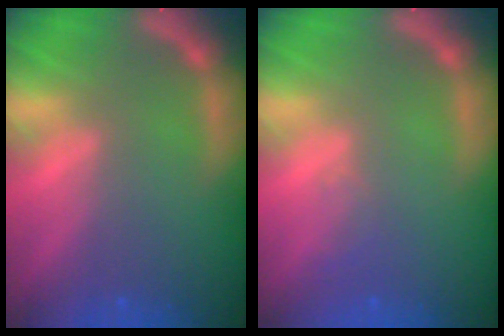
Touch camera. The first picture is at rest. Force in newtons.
{"total": 1.0}